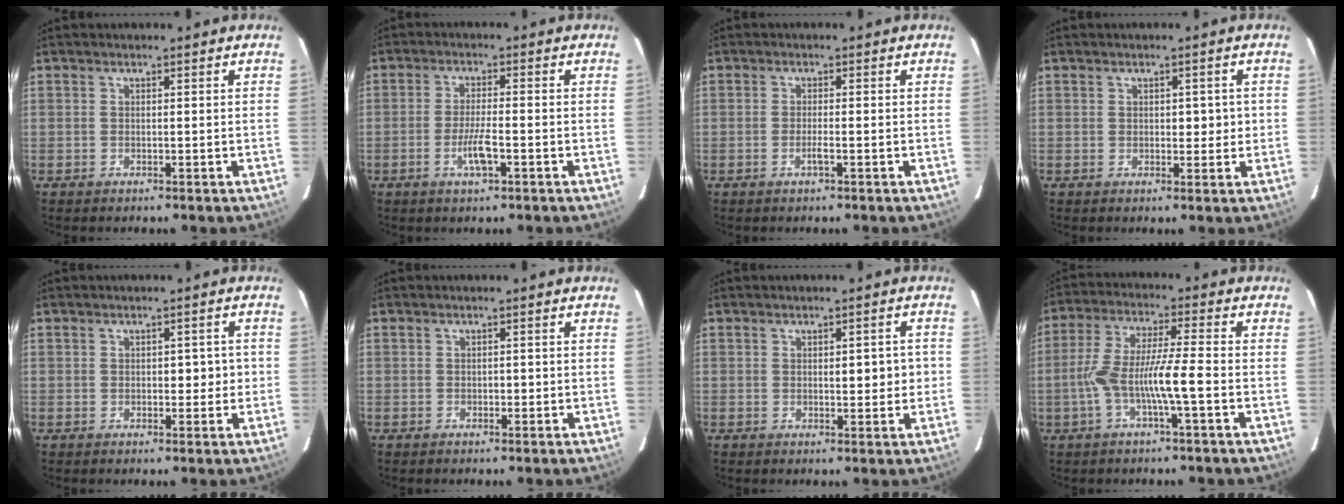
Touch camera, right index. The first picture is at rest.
{"total": 4.2, "force": [-1.7, 0.4, 3.8], "torque": [-0.076, -0.002, -0.031]}
{"total": 1.3, "force": [-0.6, -0.1, 1.2], "torque": [-0.025, 0.001, -0.010]}
{"total": 2.8, "force": [0.2, 1.7, 2.2], "torque": [-0.023, 0.007, 0.006]}
{"total": 3.2, "force": [0.0, 1.9, 2.5], "torque": [-0.026, 0.012, 0.003]}
{"total": 0.7, "force": [-0.1, 0.5, 0.5], "torque": [-0.005, 0.004, -0.002]}
{"total": 4.0, "force": [0.2, 1.7, 3.7], "torque": [-0.045, 0.007, 0.007]}
{"total": 8.8, "force": [-2.4, 0.2, 8.4], "torque": [-0.171, 0.018, -0.046]}